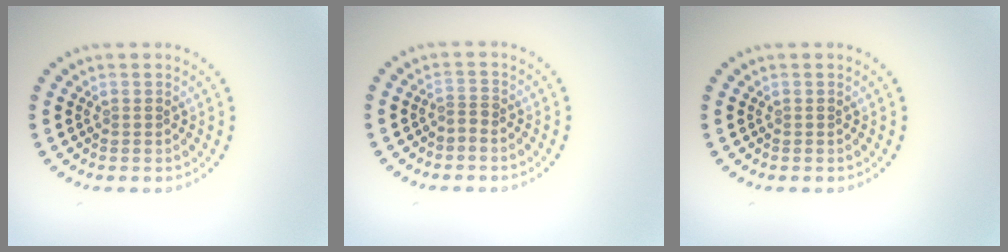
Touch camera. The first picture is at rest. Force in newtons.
{"total": 0.9, "press": 0.3, "slide": 0.9}
{"total": 0.0}